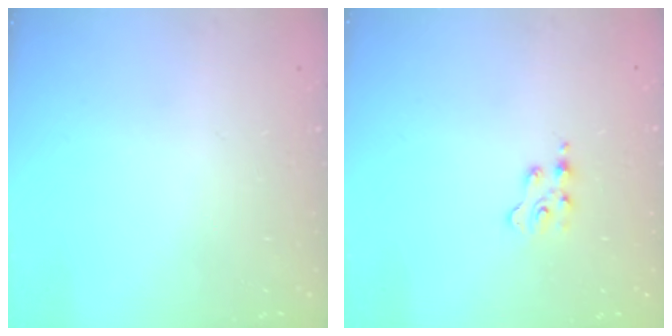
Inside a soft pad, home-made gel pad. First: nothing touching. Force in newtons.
{"total": 2.6, "press": 2.5, "slide": 0.4}